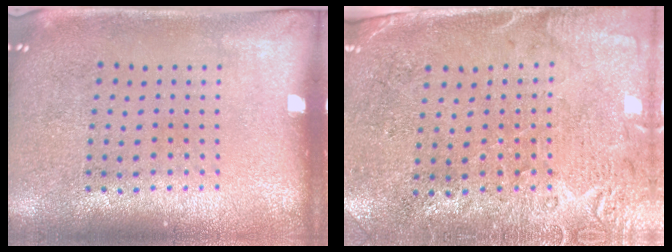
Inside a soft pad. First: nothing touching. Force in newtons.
{"total": 2.8, "press": 2.4, "slide": 1.4}